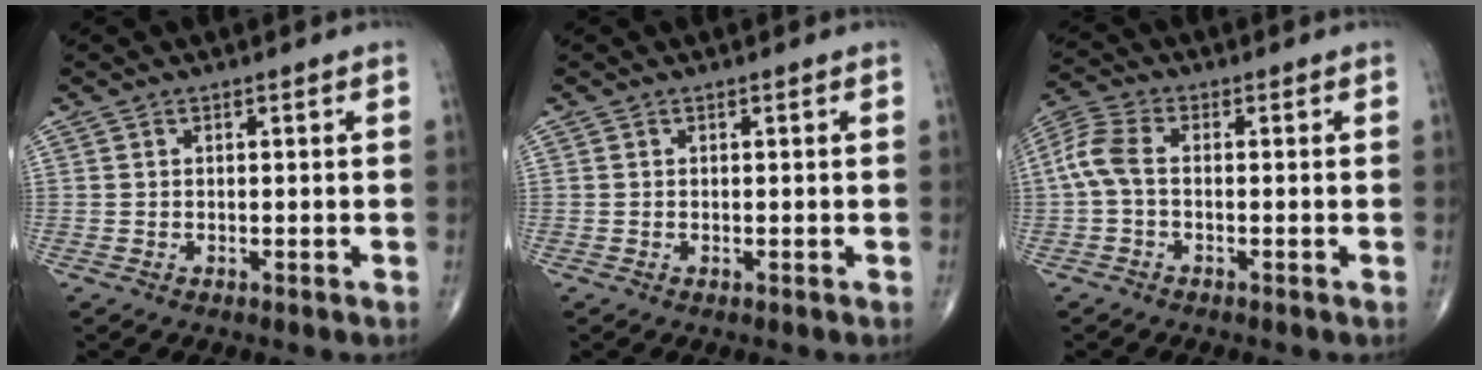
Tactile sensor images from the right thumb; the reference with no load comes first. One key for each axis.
{"total": 0.0}
{"total": 5.9, "fx": -0.5, "fy": 3.2, "fz": 4.9, "tx": -0.123, "ty": 0.016, "tz": -0.021}